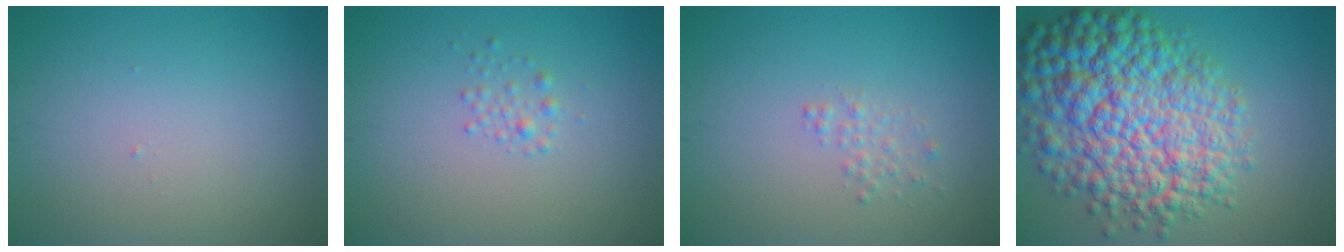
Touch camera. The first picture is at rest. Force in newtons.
{"total": 1.1, "press": 1.1, "slide": 0.1}
{"total": 1.1, "press": 1.1, "slide": 0.0}
{"total": 13.1, "press": 13.1, "slide": 0.3}